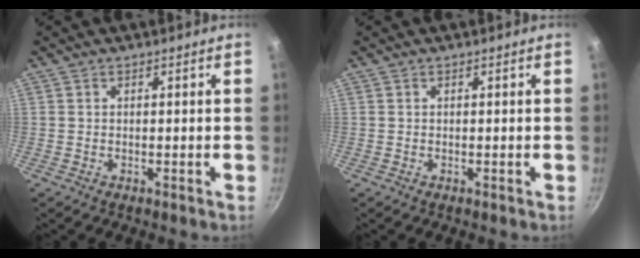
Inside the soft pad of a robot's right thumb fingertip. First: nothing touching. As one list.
[{"total": 0.0}]